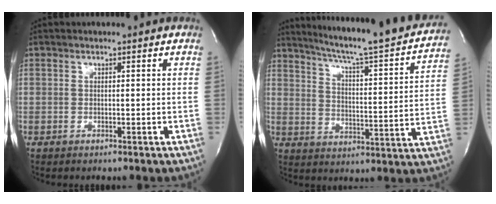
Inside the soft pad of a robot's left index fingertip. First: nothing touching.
{"total": 23.3, "force": [21.0, 0.7, 10.2], "torque": [-0.156, -0.050, 0.273]}